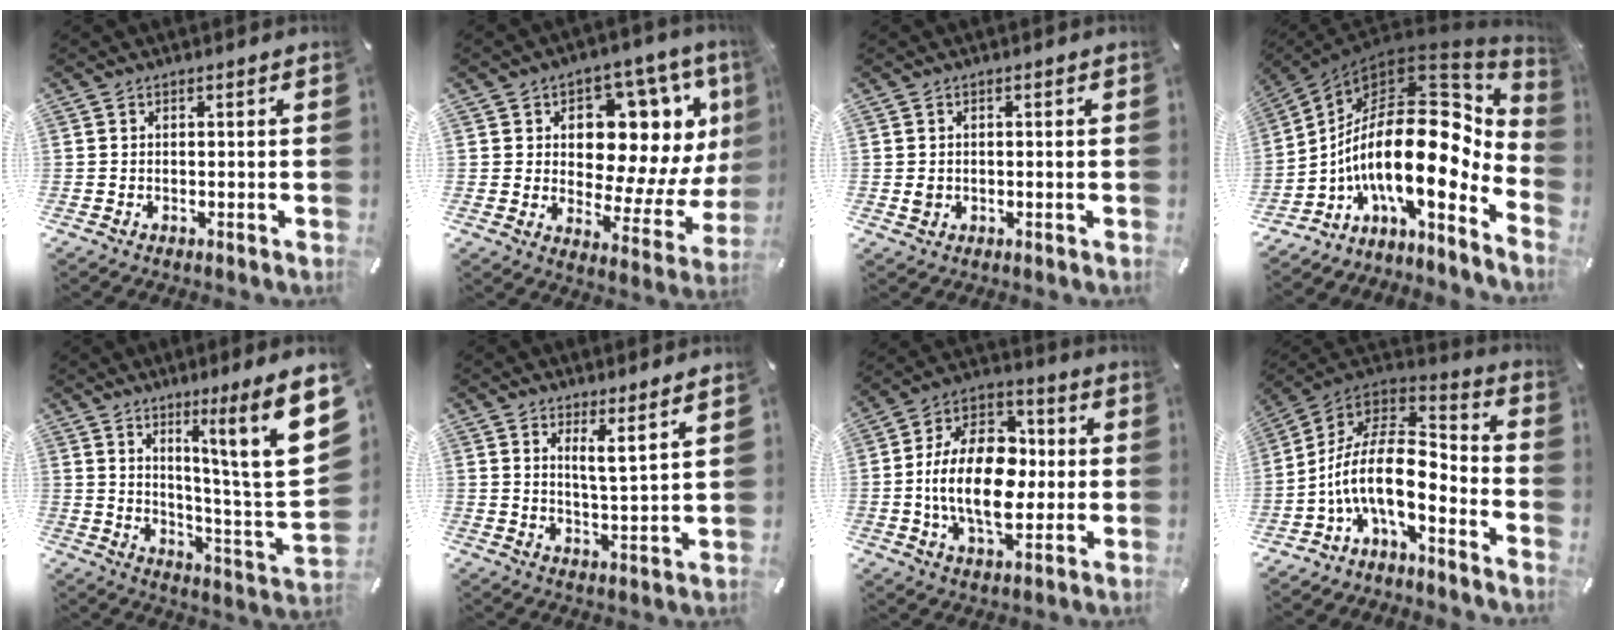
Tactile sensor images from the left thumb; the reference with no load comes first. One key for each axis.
{"total": 14.6, "fx": 6.7, "fy": 8.9, "fz": 9.5, "tx": -0.119, "ty": -0.065, "tz": 0.111}
{"total": 1.6, "fx": 0.0, "fy": 1.5, "fz": 0.6, "tx": -0.004, "ty": 0.002, "tz": -0.003}
{"total": 26.3, "fx": 1.2, "fy": 12.7, "fz": 23.0, "tx": -0.406, "ty": -0.067, "tz": 0.021}
{"total": 16.8, "fx": 8.4, "fy": 0.3, "fz": 14.6, "tx": -0.222, "ty": -0.076, "tz": 0.110}
{"total": 5.5, "fx": 4.3, "fy": -0.5, "fz": 3.4, "tx": -0.065, "ty": -0.035, "tz": 0.069}
{"total": 18.5, "fx": -2.0, "fy": 12.1, "fz": 13.8, "tx": -0.280, "ty": 0.005, "tz": -0.043}
{"total": 16.6, "fx": -5.4, "fy": 8.0, "fz": 13.5, "tx": -0.292, "ty": 0.000, "tz": -0.095}